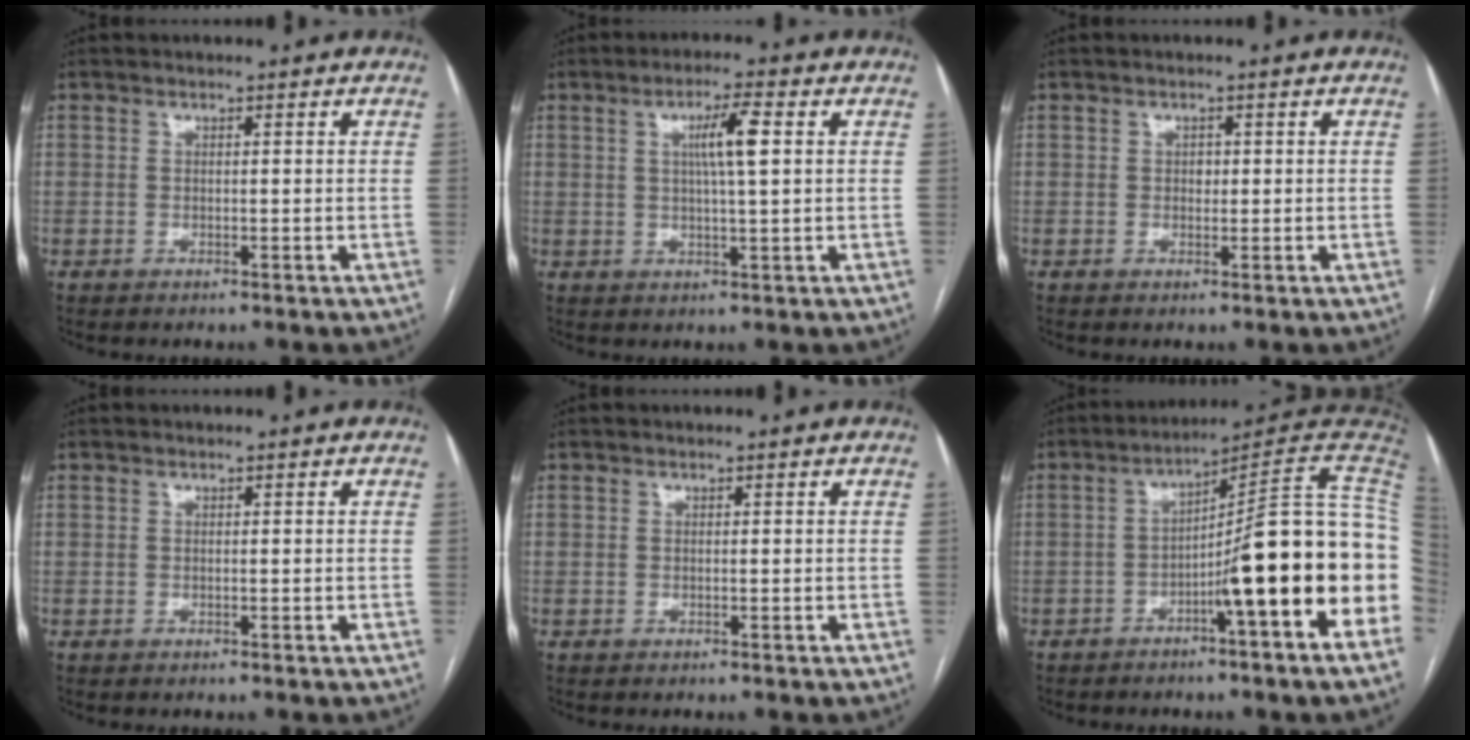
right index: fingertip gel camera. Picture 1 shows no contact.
{"total": 5.8, "force": [1.4, 0.1, 5.6], "torque": [-0.100, 0.002, 0.024]}
{"total": 1.0, "force": [0.1, 0.8, 0.7], "torque": [-0.007, 0.003, 0.000]}
{"total": 0.0}
{"total": 0.0}
{"total": 17.0, "force": [-3.6, -0.7, 16.6], "torque": [-0.169, 0.032, -0.057]}